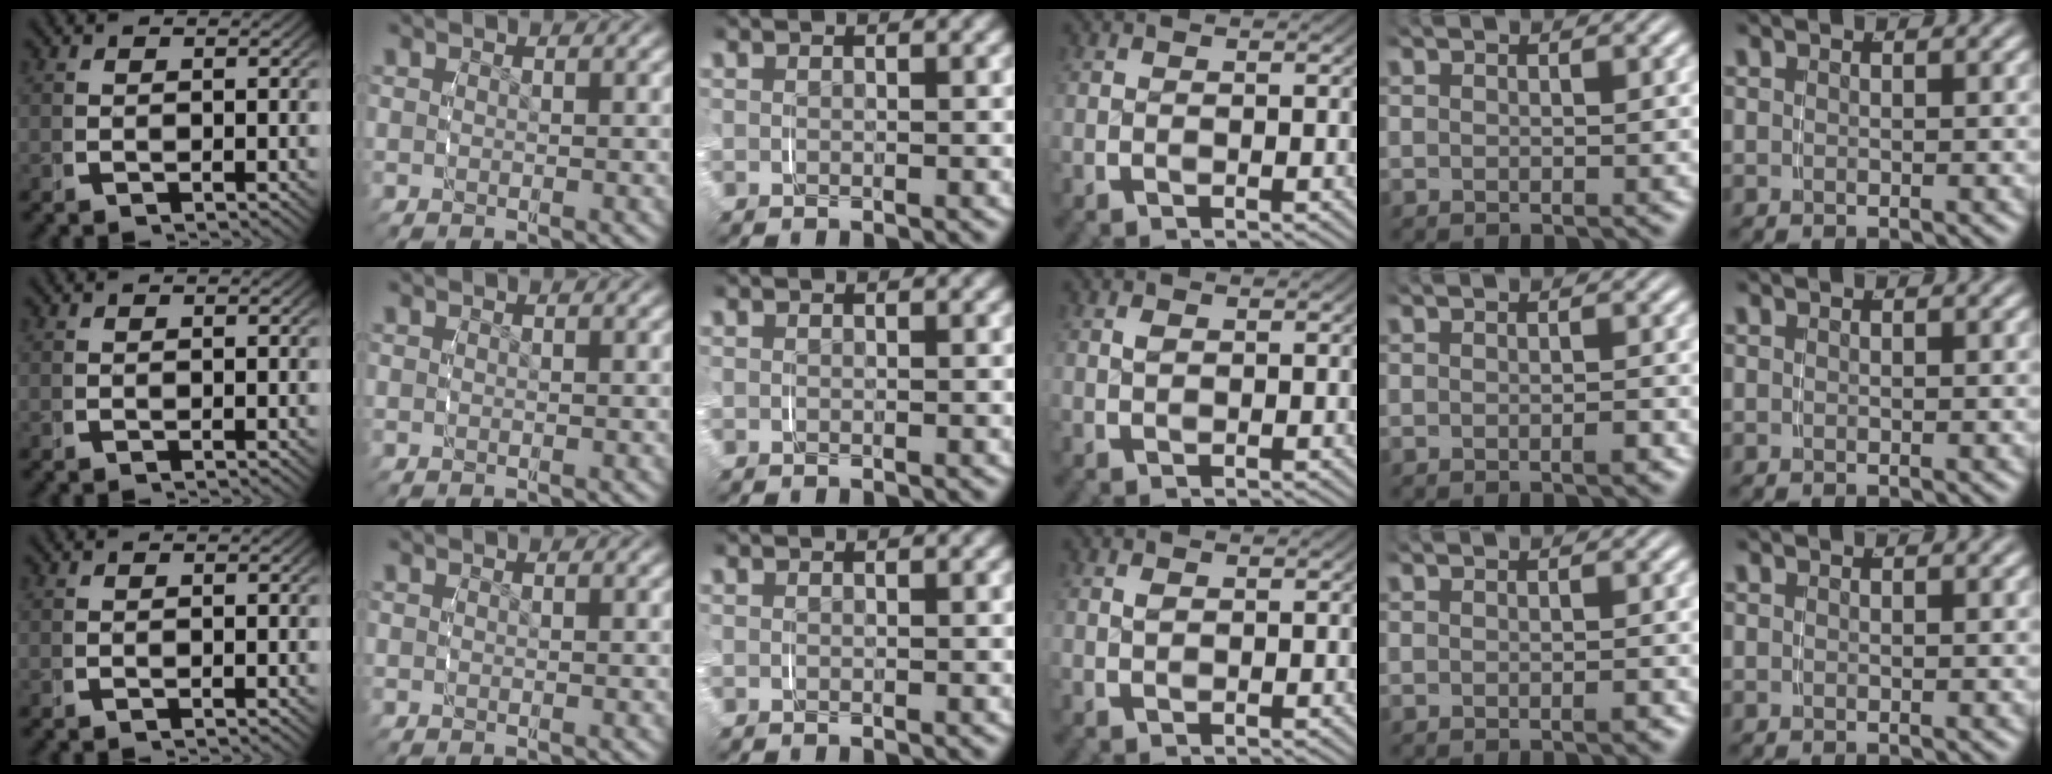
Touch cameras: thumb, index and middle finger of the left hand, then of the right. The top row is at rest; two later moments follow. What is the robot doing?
{"motion": "grasp_and_lifting", "object": "lipstick"}